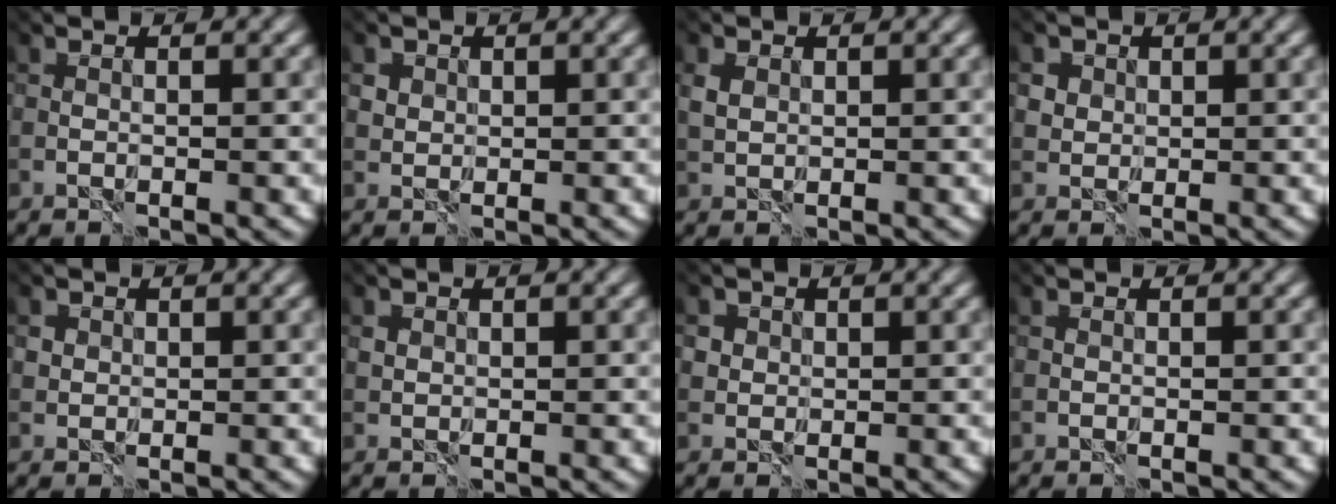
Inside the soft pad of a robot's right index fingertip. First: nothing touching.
{"total": 1.5, "force": [1.2, 1.0, -0.1], "torque": [0.001, 0.004, 0.015]}
{"total": 0.9, "force": [0.6, 0.6, 0.1], "torque": [-0.005, 0.003, 0.012]}
{"total": 2.3, "force": [1.5, 1.7, 0.2], "torque": [-0.004, 0.007, 0.013]}
{"total": 0.9, "force": [0.6, 0.7, -0.2], "torque": [0.005, 0.003, 0.010]}
{"total": 0.6, "force": [0.5, 0.3, -0.2], "torque": [0.005, 0.003, 0.010]}
{"total": 1.8, "force": [1.1, 1.5, 0.1], "torque": [0.004, 0.008, 0.004]}
{"total": 0.0}